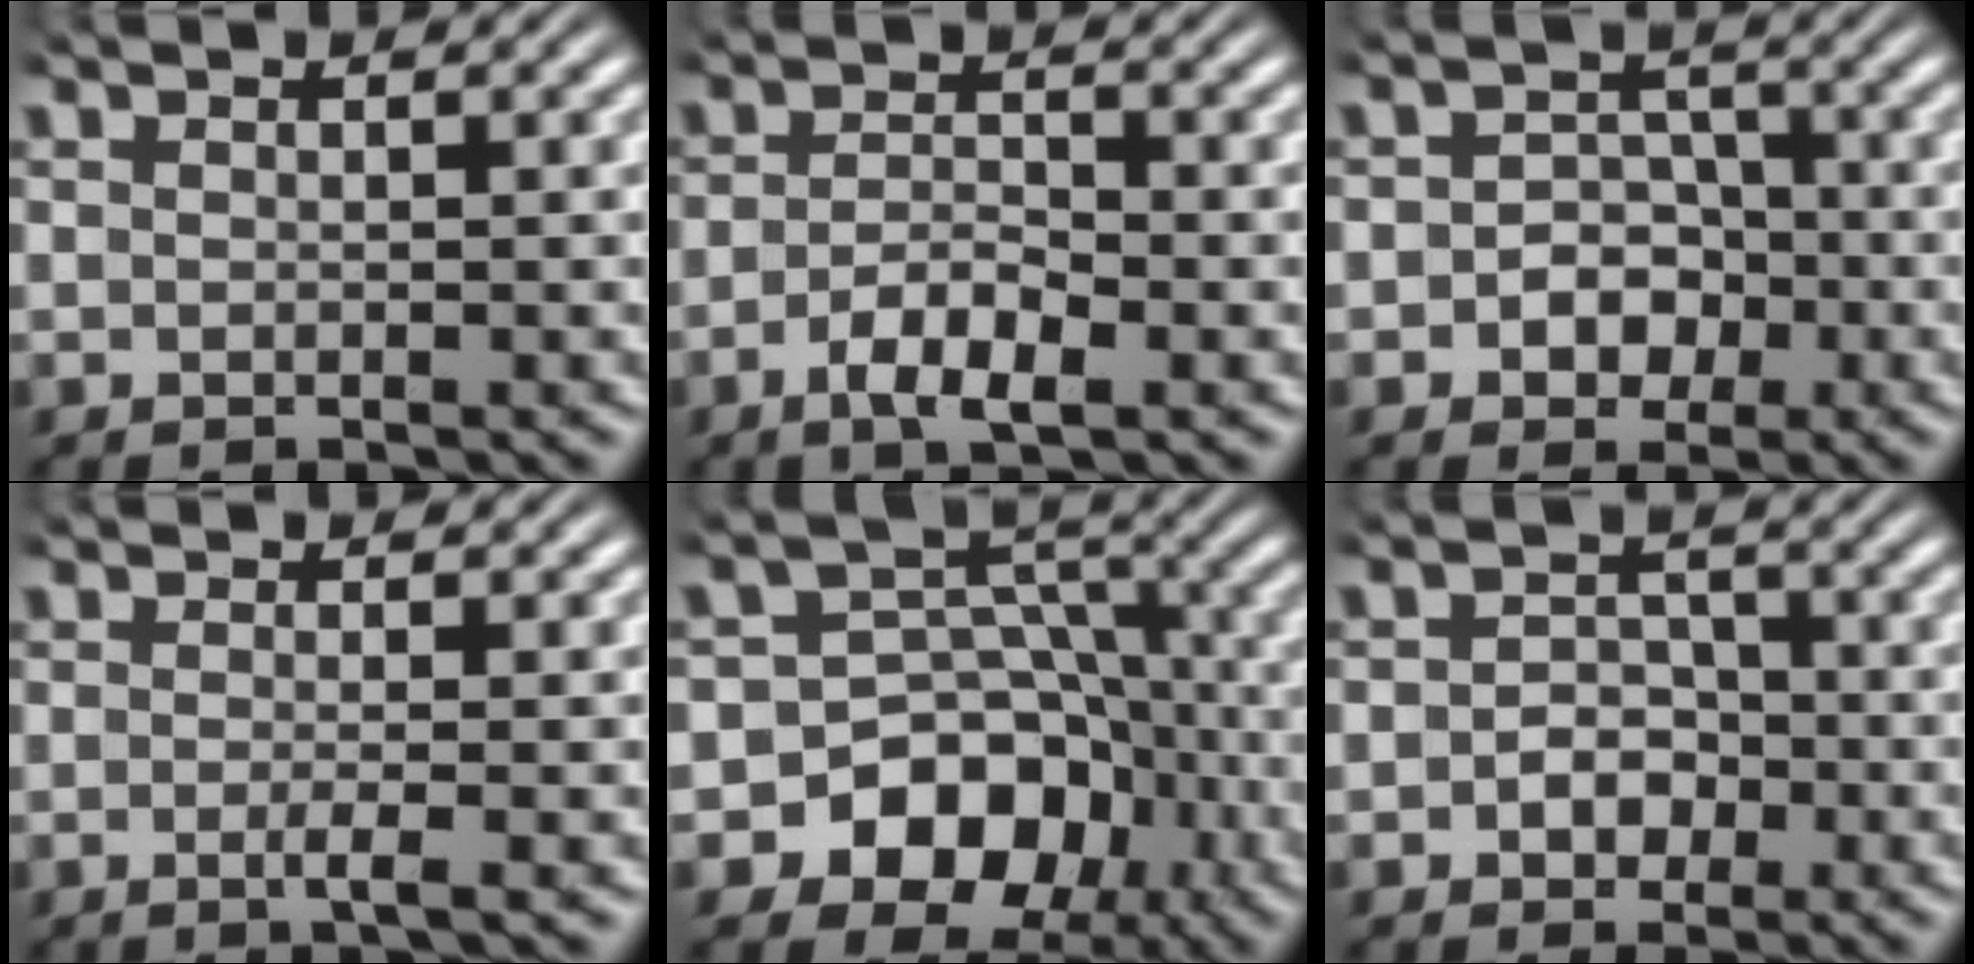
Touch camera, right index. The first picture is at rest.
{"total": 3.3, "force": [-2.0, 1.1, 2.4], "torque": [-0.041, -0.011, -0.033]}
{"total": 4.2, "force": [-1.8, 3.5, 1.3], "torque": [-0.013, -0.008, -0.033]}
{"total": 1.6, "force": [-0.7, -0.1, 1.4], "torque": [-0.031, -0.008, -0.013]}
{"total": 12.6, "force": [-4.5, 10.6, 5.1], "torque": [-0.108, -0.053, -0.064]}
{"total": 3.1, "force": [-1.5, 2.6, 0.9], "torque": [-0.005, -0.004, -0.030]}